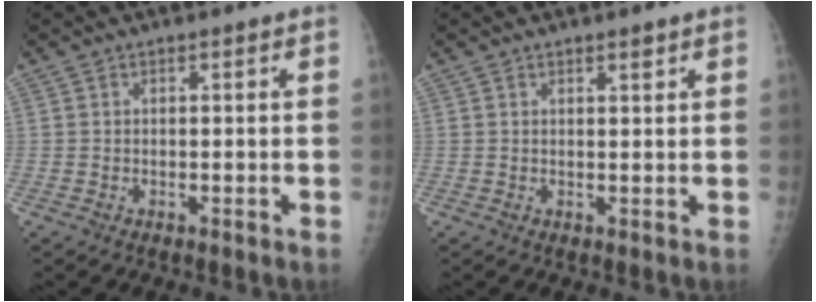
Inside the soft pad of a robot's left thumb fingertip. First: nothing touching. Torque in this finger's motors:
{"motor_torque": [-0.16, -0.01, -0.27, 0.01, 0.04]}